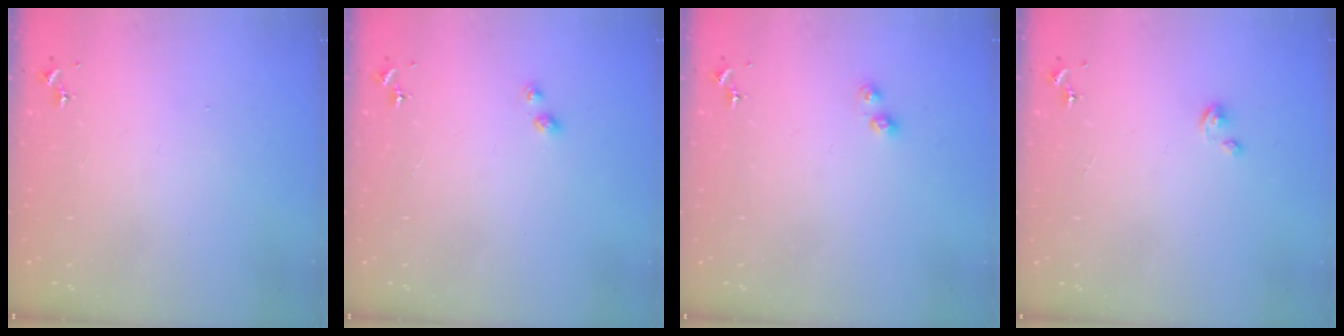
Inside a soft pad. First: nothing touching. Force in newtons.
{"total": 2.9, "press": 2.9, "slide": 0.5}
{"total": 4.4, "press": 4.3, "slide": 0.4}
{"total": 1.4, "press": 1.4, "slide": 0.1}